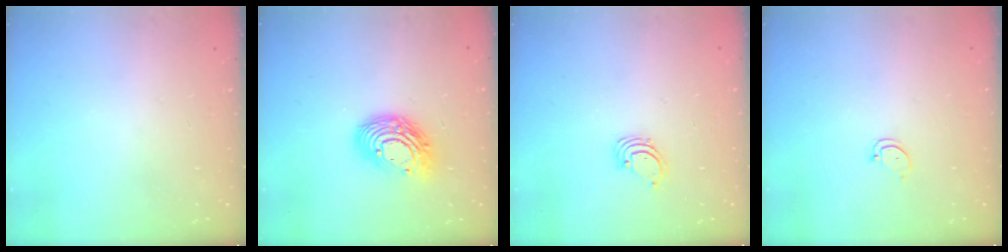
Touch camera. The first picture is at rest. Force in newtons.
{"total": 13.4, "press": 13.4, "slide": 1.0}
{"total": 1.6, "press": 1.6, "slide": 0.1}
{"total": 3.1, "press": 3.1, "slide": 0.2}